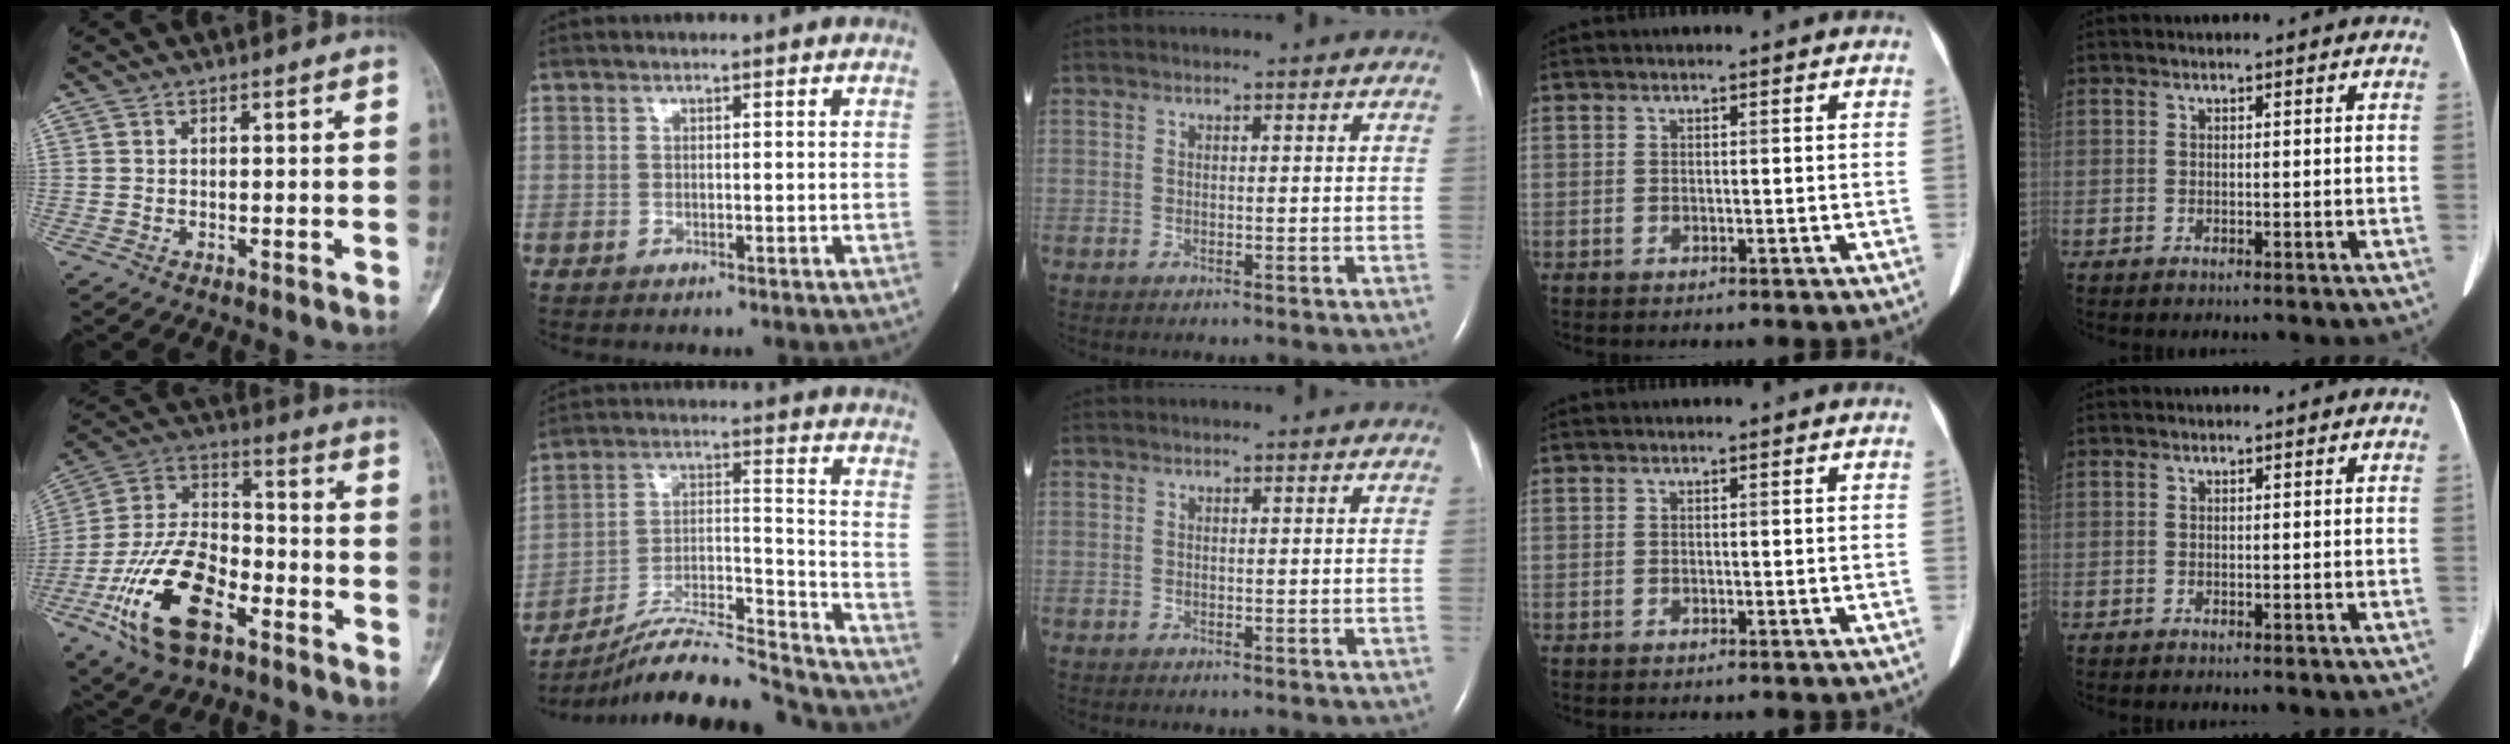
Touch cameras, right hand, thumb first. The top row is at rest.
{"thumb": {"total": 19.4, "force": [-9.0, 9.7, 14.2], "torque": [-0.267, 0.049, -0.167]}, "index": {"total": 19.5, "force": [-18.4, -0.6, 6.4], "torque": [-0.124, 0.003, -0.305]}}